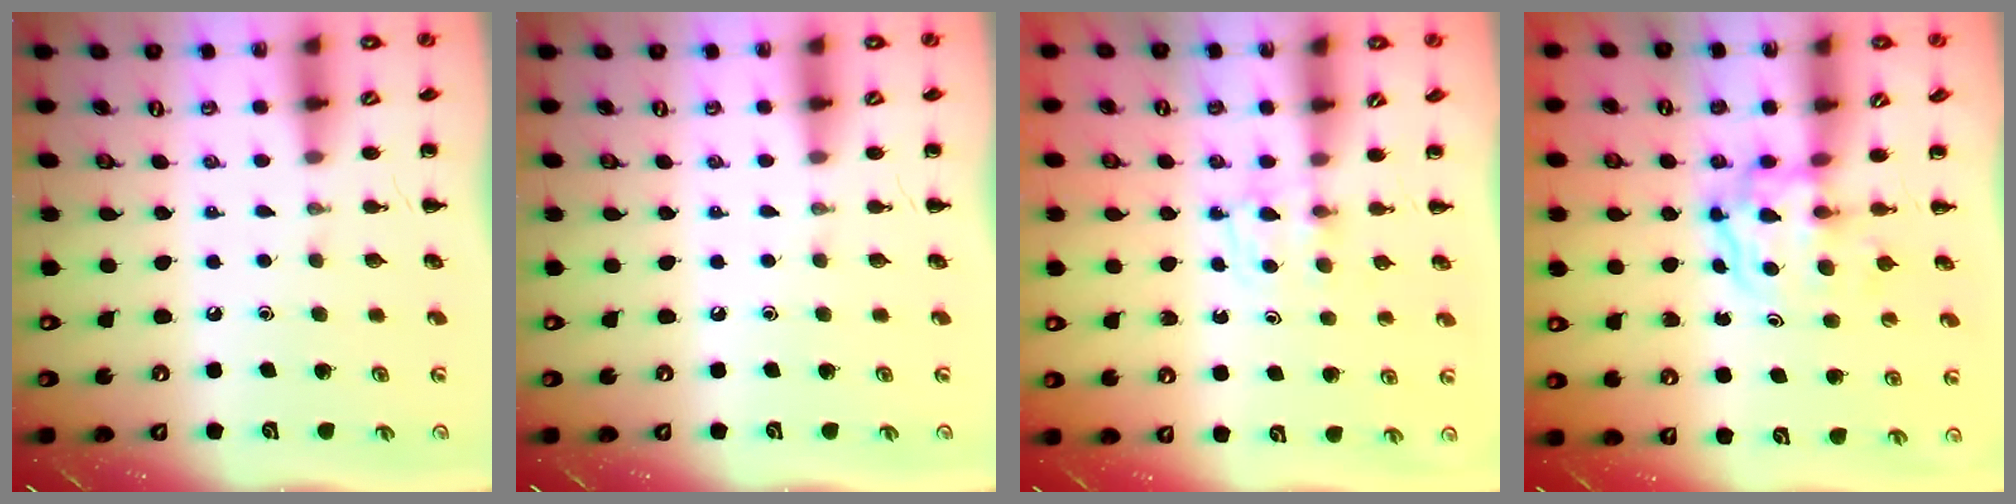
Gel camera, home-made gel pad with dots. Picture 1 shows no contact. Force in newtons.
{"total": 0.0}
{"total": 3.2, "press": 2.8, "slide": 1.4}
{"total": 3.8, "press": 3.7, "slide": 0.5}